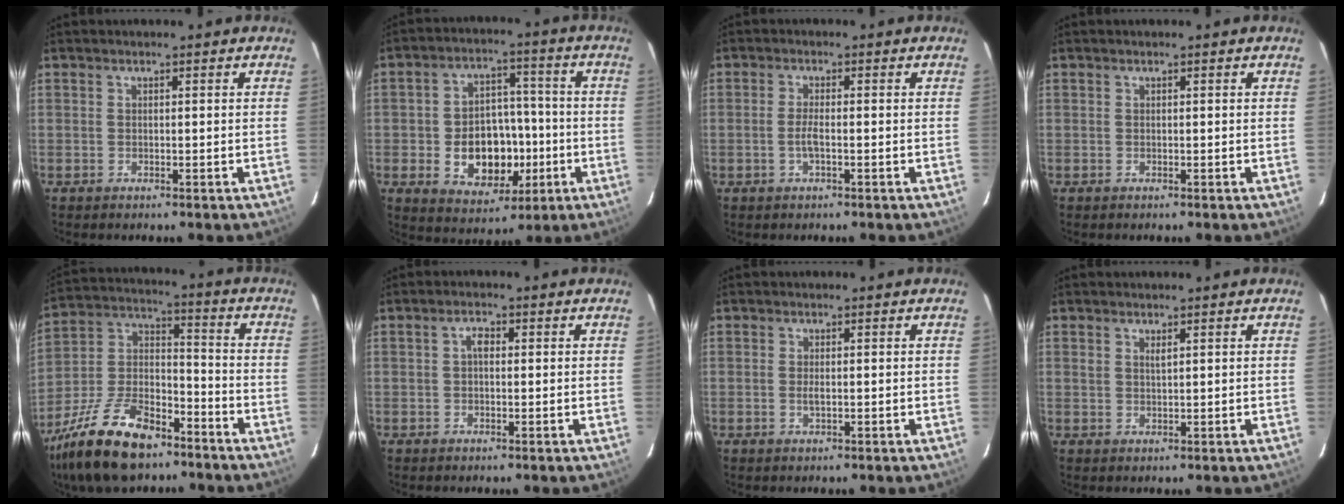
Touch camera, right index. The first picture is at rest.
{"total": 13.2, "force": [-3.4, 9.6, 8.4], "torque": [-0.173, 0.019, -0.033]}
{"total": 2.5, "force": [-0.8, 0.4, 2.3], "torque": [-0.048, -0.001, -0.016]}
{"total": 0.0}
{"total": 20.3, "force": [-13.6, 9.5, 11.8], "torque": [-0.251, 0.004, -0.242]}
{"total": 1.8, "force": [0.2, 1.1, 1.5], "torque": [-0.027, 0.008, 0.001]}
{"total": 1.2, "force": [-0.2, 0.3, 1.1], "torque": [-0.023, -0.001, -0.003]}
{"total": 1.1, "force": [0.7, 0.4, 0.7], "torque": [-0.013, 0.001, 0.013]}